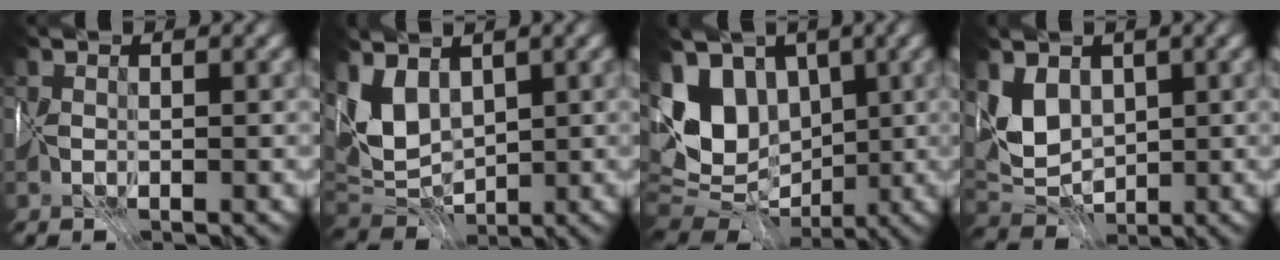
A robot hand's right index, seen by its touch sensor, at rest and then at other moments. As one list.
[{"total": 3.7, "force": [2.3, 2.1, 2.0], "torque": [-0.050, -0.002, 0.043]}, {"total": 8.2, "force": [1.6, 6.1, 5.2], "torque": [-0.108, 0.006, 0.015]}, {"total": 2.6, "force": [1.7, 1.7, 1.0], "torque": [-0.028, -0.003, 0.036]}]